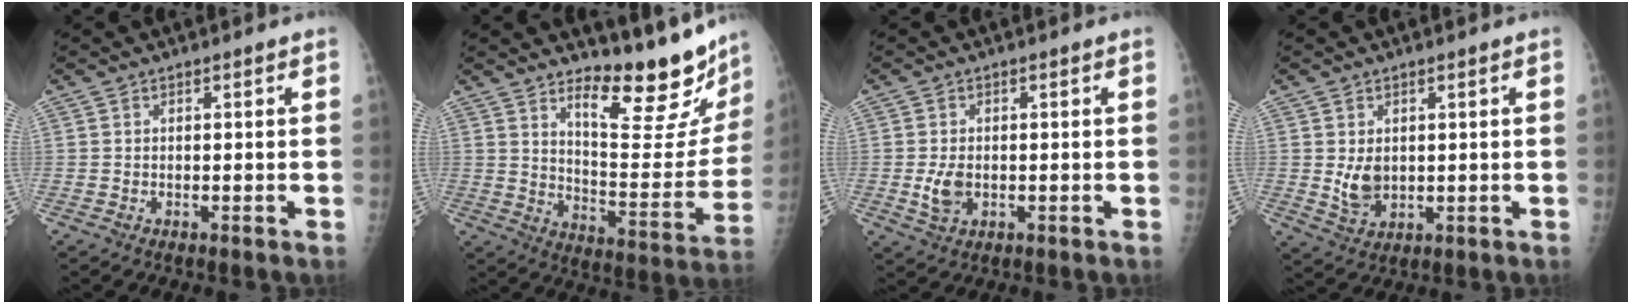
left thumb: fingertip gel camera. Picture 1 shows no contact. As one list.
[{"total": 17.4, "force": [14.2, 4.3, 9.0], "torque": [-0.082, -0.135, 0.205]}, {"total": 4.1, "force": [-0.5, 2.7, 3.0], "torque": [-0.057, -0.005, -0.004]}, {"total": 4.8, "force": [0.7, 3.5, 3.2], "torque": [-0.042, -0.014, 0.025]}]